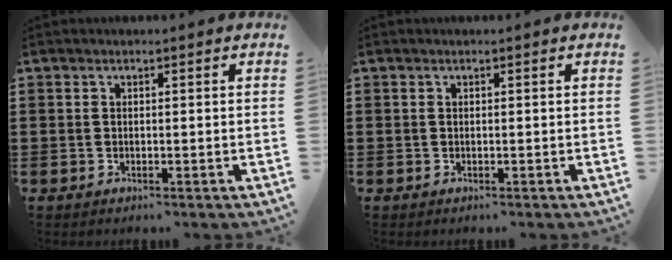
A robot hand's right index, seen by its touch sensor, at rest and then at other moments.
{"total": 0.0}